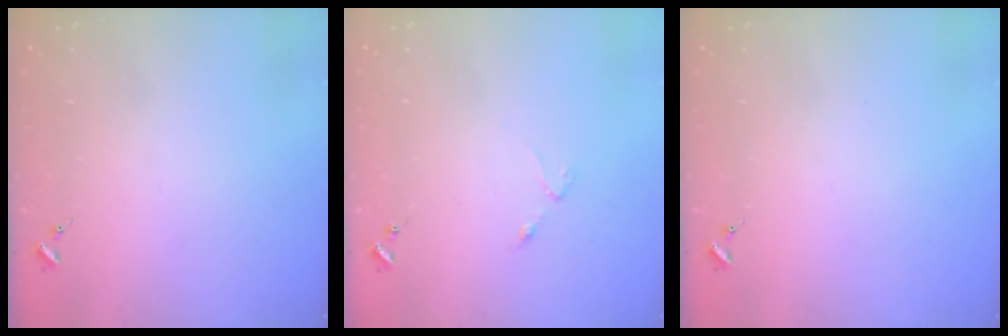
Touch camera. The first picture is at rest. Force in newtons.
{"total": 2.5, "press": 2.4, "slide": 0.4}
{"total": 0.0}